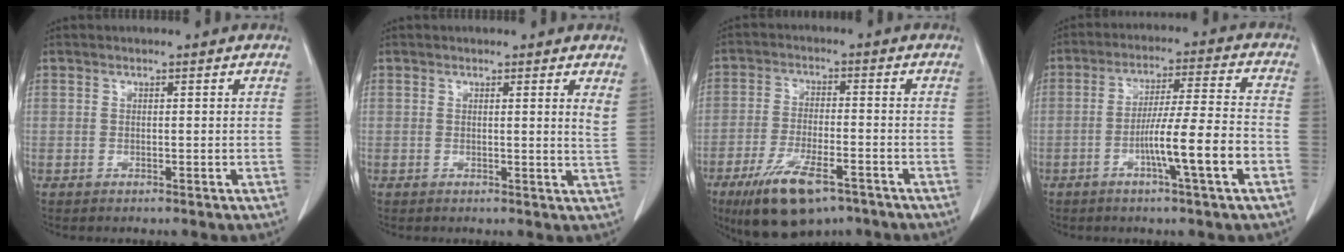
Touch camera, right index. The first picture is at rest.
{"total": 2.0, "force": [1.5, -0.3, 1.3], "torque": [-0.027, -0.012, 0.010]}
{"total": 11.6, "force": [-7.6, 3.7, 8.0], "torque": [-0.151, -0.017, -0.124]}
{"total": 10.4, "force": [-3.8, -0.6, 9.7], "torque": [-0.163, 0.004, -0.063]}